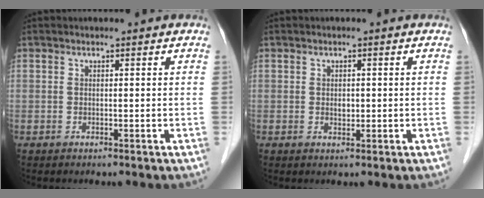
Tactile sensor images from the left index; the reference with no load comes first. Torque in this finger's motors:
{"motor_torque": [0.30, 0.06, 0.15, 0.02]}